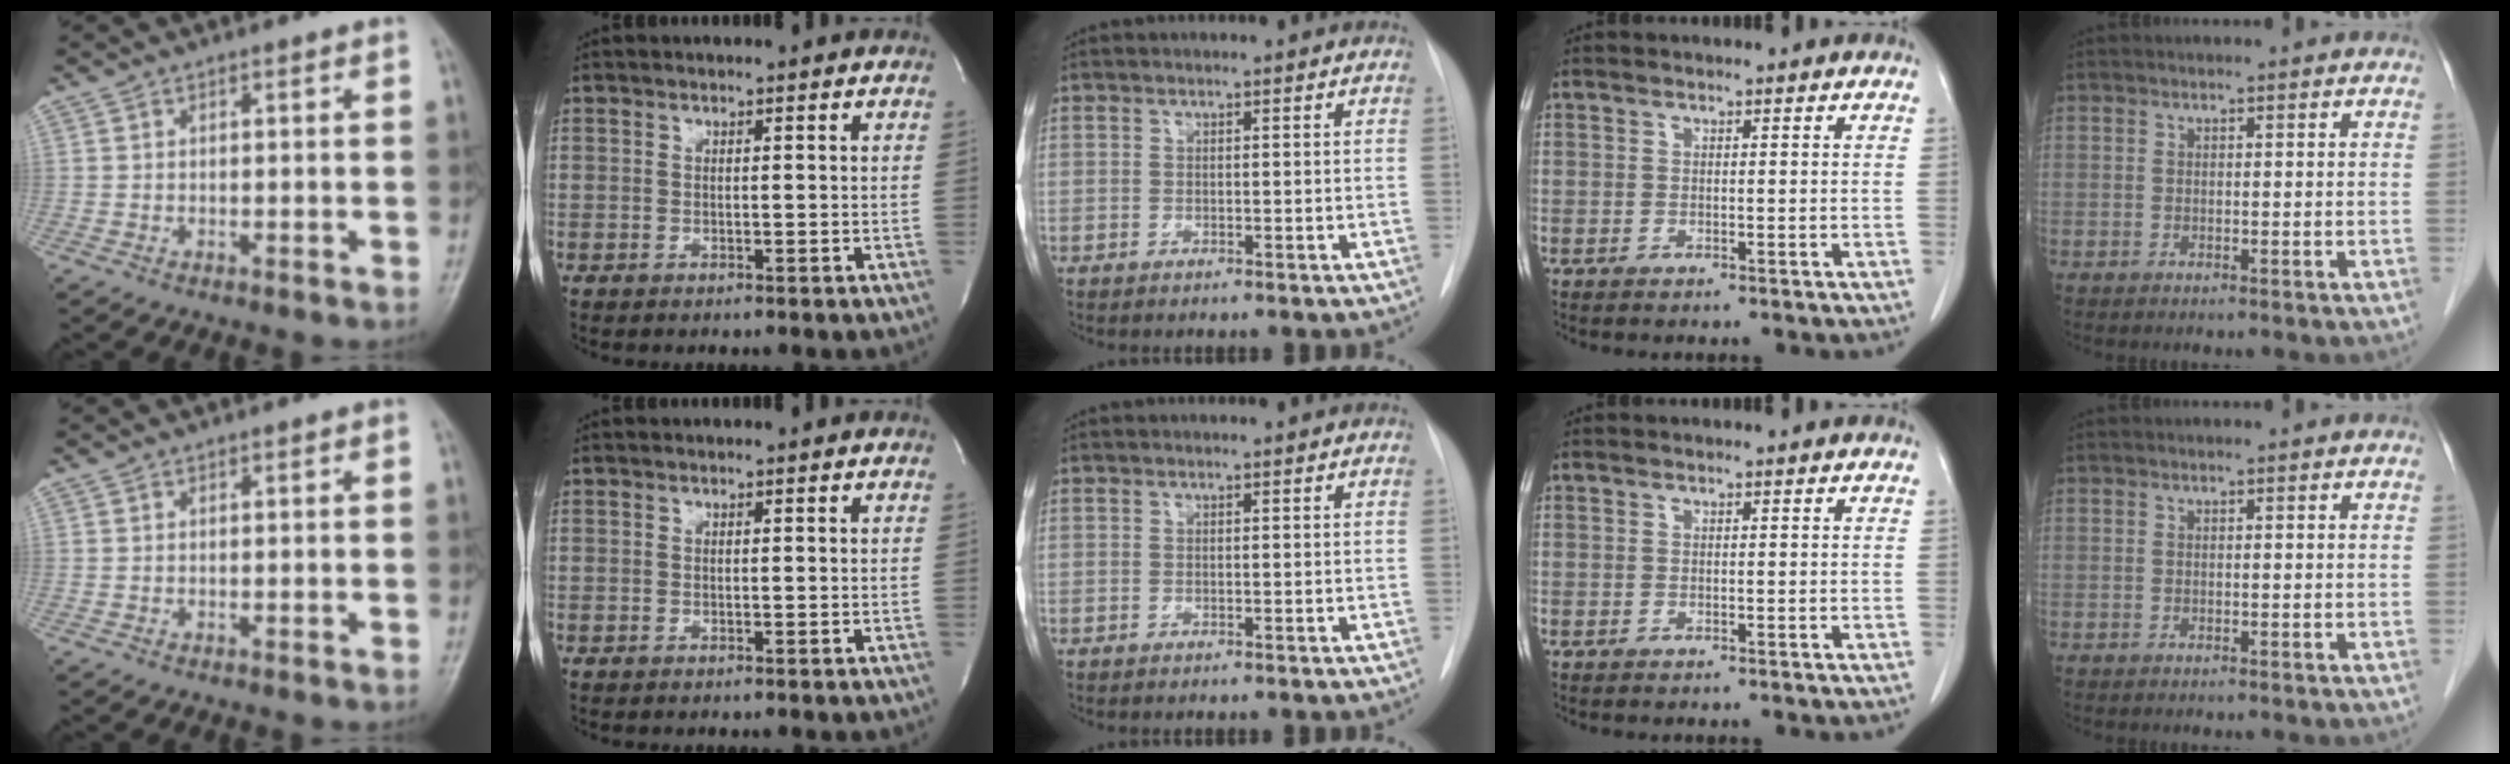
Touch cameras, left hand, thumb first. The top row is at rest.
{}